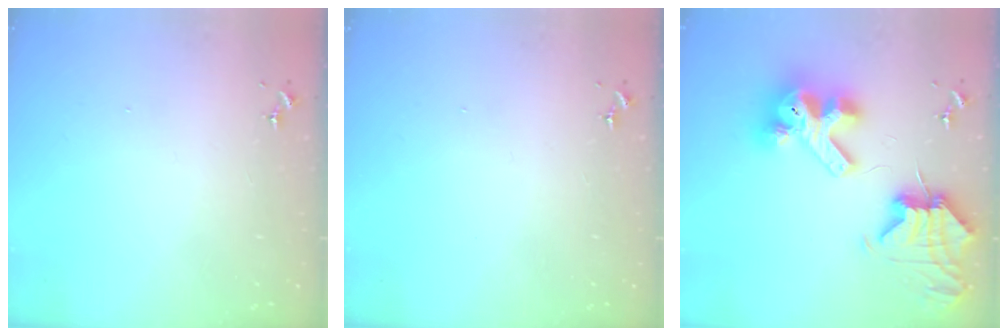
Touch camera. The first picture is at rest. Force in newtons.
{"total": 0.0}
{"total": 17.7, "press": 17.6, "slide": 2.0}